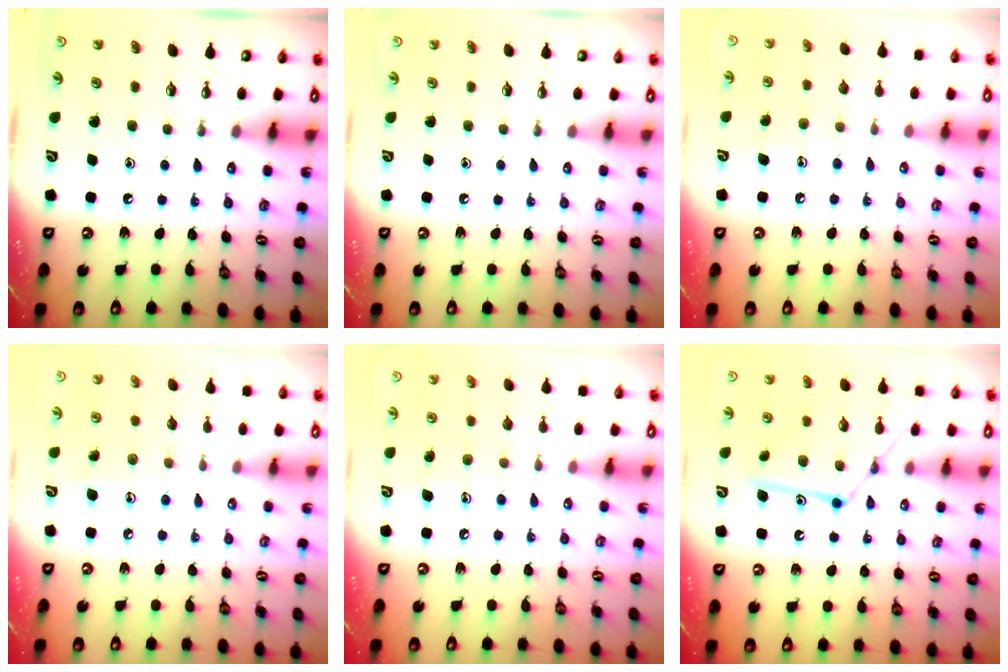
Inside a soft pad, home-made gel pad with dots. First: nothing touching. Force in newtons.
{"total": 0.0}
{"total": 7.8, "press": 7.8, "slide": 0.5}
{"total": 7.0, "press": 7.0, "slide": 0.6}
{"total": 7.8, "press": 7.8, "slide": 0.5}
{"total": 14.8, "press": 14.8, "slide": 1.3}